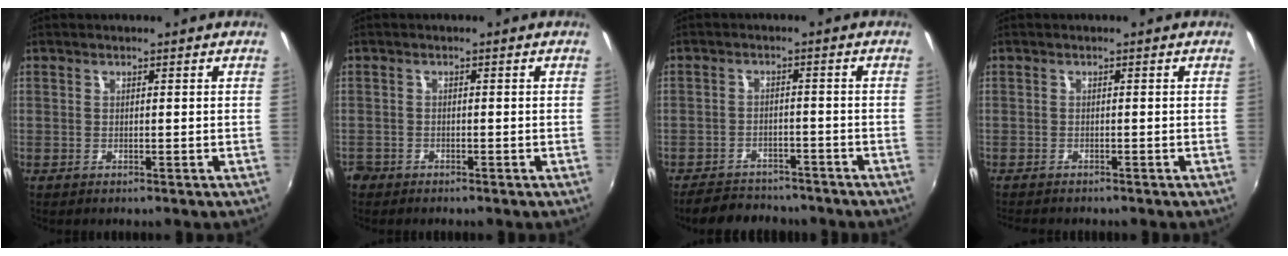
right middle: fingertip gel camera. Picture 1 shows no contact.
{"total": 2.1, "force": [-1.6, 1.3, 0.3], "torque": [-0.014, -0.002, -0.033]}
{"total": 8.8, "force": [-7.5, 3.9, 2.4], "torque": [-0.069, 0.009, -0.108]}
{"total": 3.1, "force": [-2.8, 0.6, 1.1], "torque": [-0.027, -0.017, -0.048]}